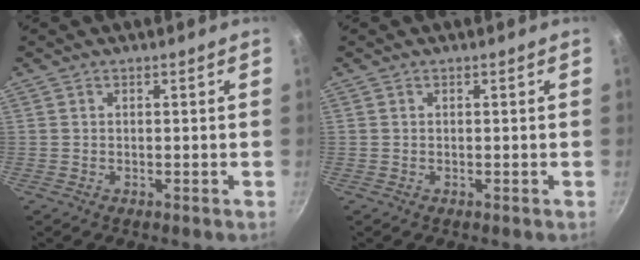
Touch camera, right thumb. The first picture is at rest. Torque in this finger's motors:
{"motor_torque": [-0.35, -0.36, 0.23, 0.03, -0.02]}